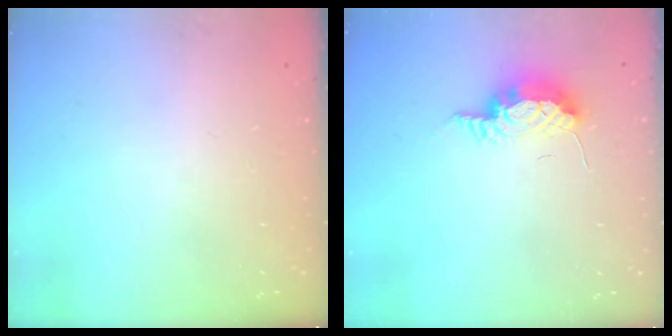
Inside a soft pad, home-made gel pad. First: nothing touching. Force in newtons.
{"total": 8.0, "press": 7.8, "slide": 1.7}